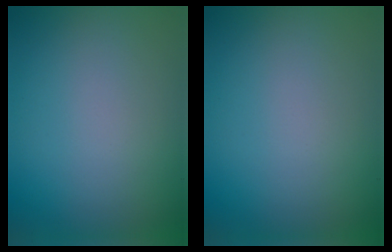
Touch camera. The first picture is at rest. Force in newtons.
{"total": 0.0}